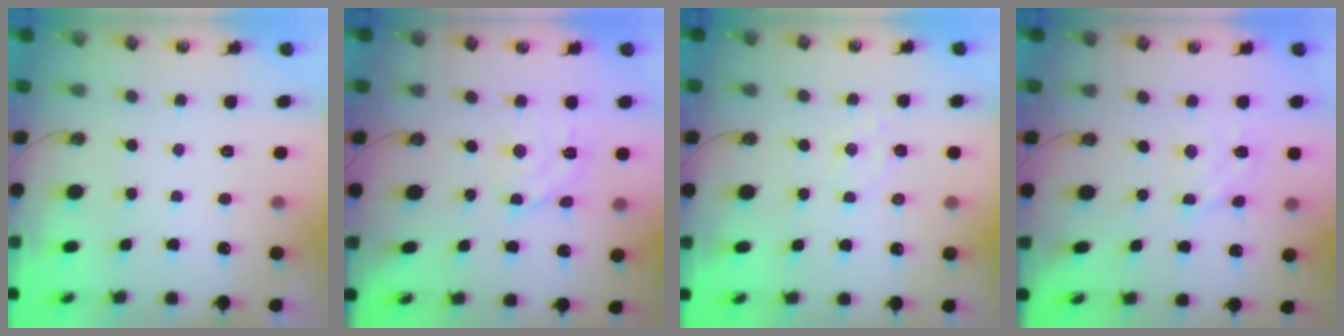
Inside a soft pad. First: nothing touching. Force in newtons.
{"total": 7.5, "press": 7.5, "slide": 0.8}
{"total": 5.8, "press": 5.7, "slide": 0.7}
{"total": 9.5, "press": 9.5, "slide": 0.6}